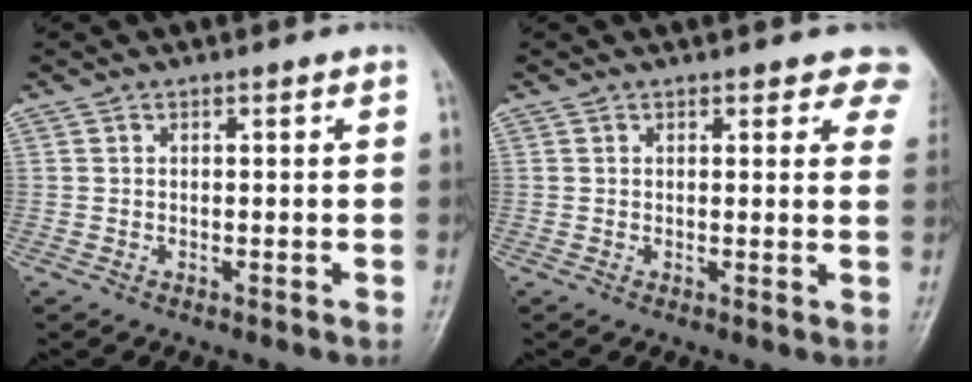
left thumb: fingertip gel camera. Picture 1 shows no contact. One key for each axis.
{"total": 6.3, "fx": 4.9, "fy": 2.5, "fz": 3.1, "tx": 0.004, "ty": -0.015, "tz": 0.041}